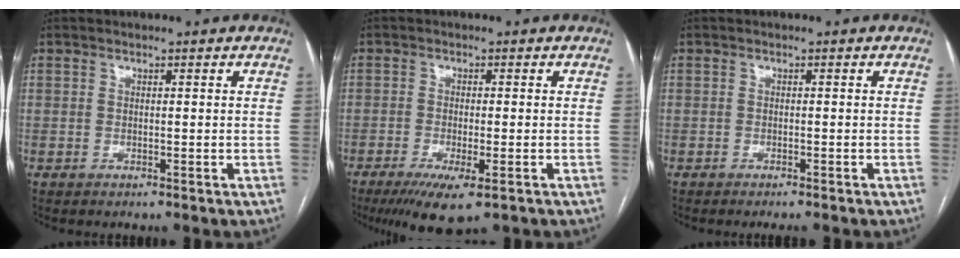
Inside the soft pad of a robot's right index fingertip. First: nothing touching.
{"total": 7.3, "force": [-4.3, 1.3, 5.7], "torque": [-0.095, -0.020, -0.067]}
{"total": 2.5, "force": [-2.2, 0.1, 1.0], "torque": [-0.010, -0.004, -0.029]}